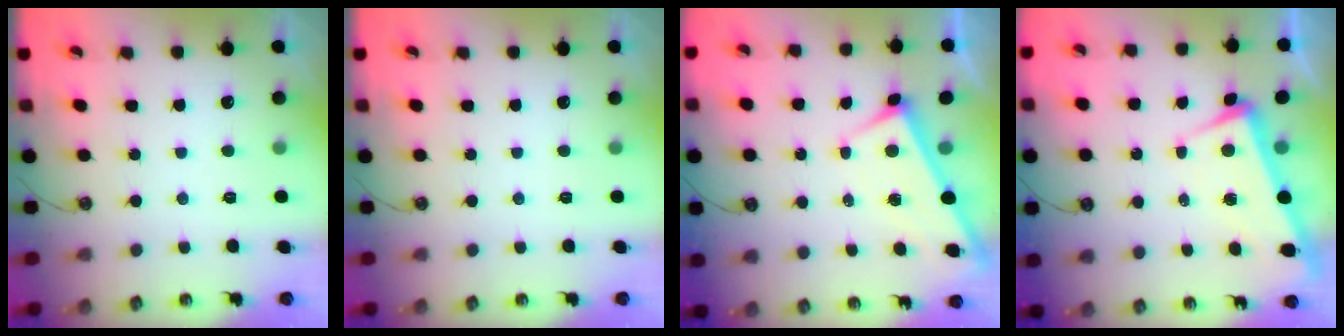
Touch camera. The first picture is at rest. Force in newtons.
{"total": 0.0}
{"total": 2.7, "press": 2.7, "slide": 0.3}
{"total": 3.9, "press": 3.6, "slide": 1.4}